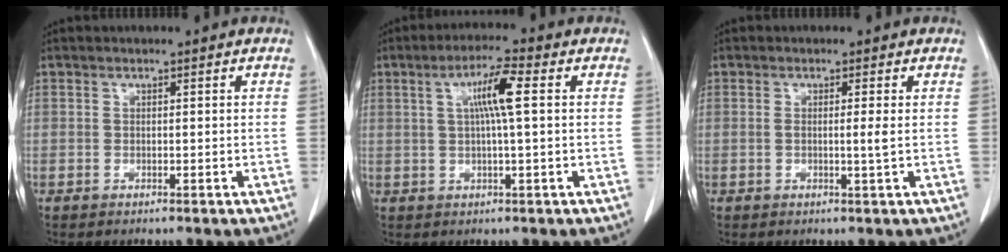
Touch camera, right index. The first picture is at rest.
{"total": 6.1, "force": [1.3, 0.0, 6.0], "torque": [-0.107, 0.008, 0.022]}
{"total": 1.8, "force": [-0.1, -0.5, 1.7], "torque": [-0.029, -0.003, -0.004]}